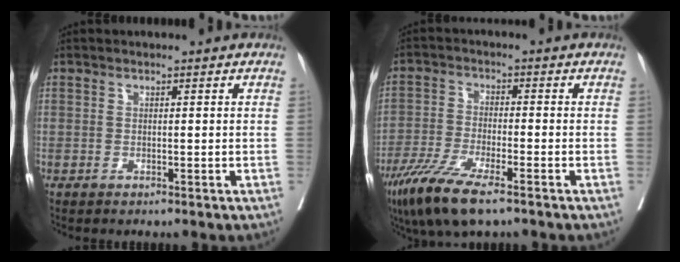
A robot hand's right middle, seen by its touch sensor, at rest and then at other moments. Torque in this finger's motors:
{"motor_torque": [1.18, -0.96, 0.21, 0.14]}